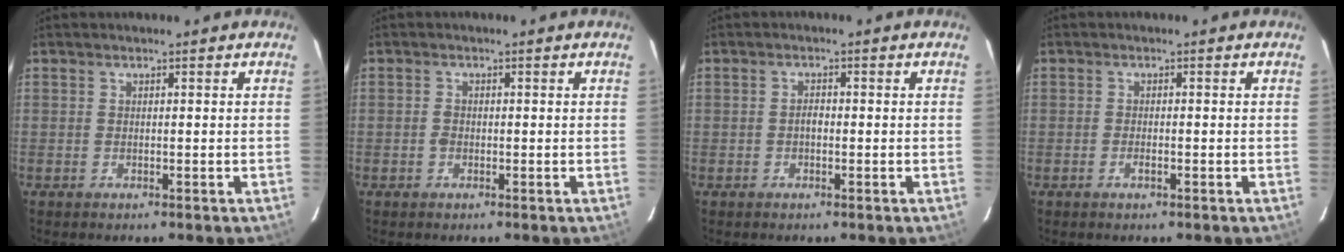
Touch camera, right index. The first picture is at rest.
{"total": 1.1, "force": [-0.4, 0.9, 0.6], "torque": [-0.011, 0.003, -0.009]}
{"total": 1.2, "force": [-0.4, 0.7, 0.9], "torque": [-0.016, 0.006, -0.008]}
{"total": 1.3, "force": [-0.7, 0.4, 1.0], "torque": [-0.023, 0.001, -0.014]}